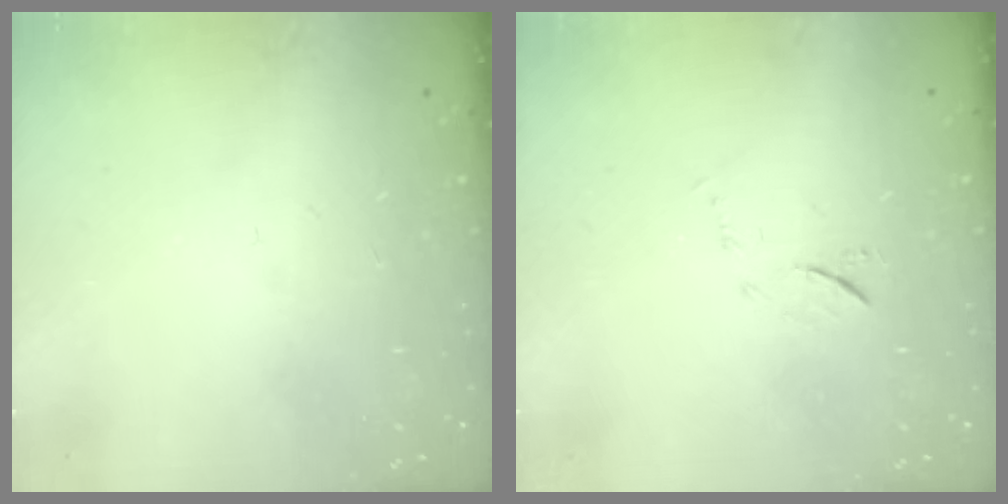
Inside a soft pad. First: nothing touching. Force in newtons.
{"total": 6.1, "press": 6.0, "slide": 0.9}